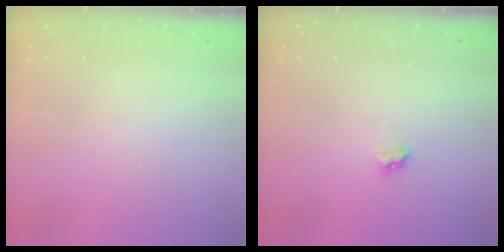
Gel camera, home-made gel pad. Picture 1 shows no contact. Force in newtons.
{"total": 2.8, "press": 2.8, "slide": 0.5}